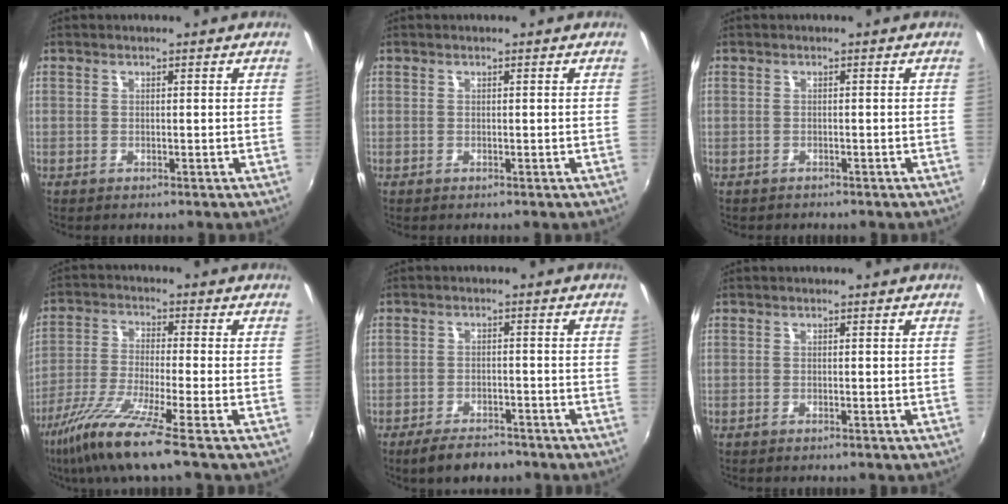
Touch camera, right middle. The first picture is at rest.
{"total": 0.0}
{"total": 0.9, "force": [-0.7, 0.6, -0.1], "torque": [-0.002, 0.001, -0.012]}
{"total": 11.4, "force": [-7.8, -0.6, 8.3], "torque": [-0.174, -0.034, -0.148]}
{"total": 6.4, "force": [-5.1, 2.6, 3.0], "torque": [-0.073, -0.002, -0.080]}
{"total": 0.0}